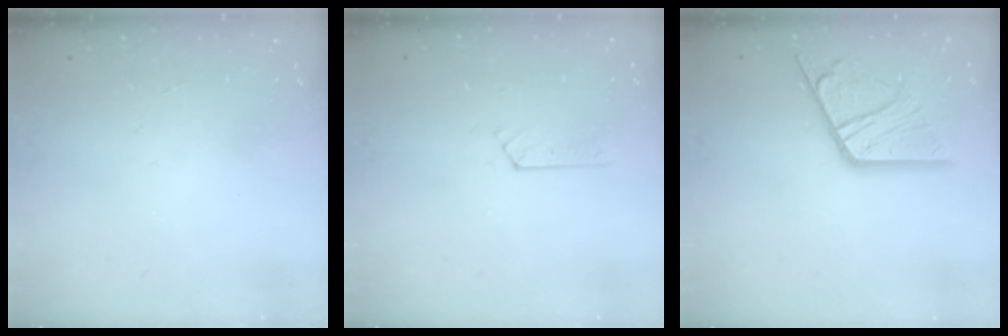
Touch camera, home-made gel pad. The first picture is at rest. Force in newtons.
{"total": 3.4, "press": 3.3, "slide": 0.4}
{"total": 15.4, "press": 15.3, "slide": 1.4}